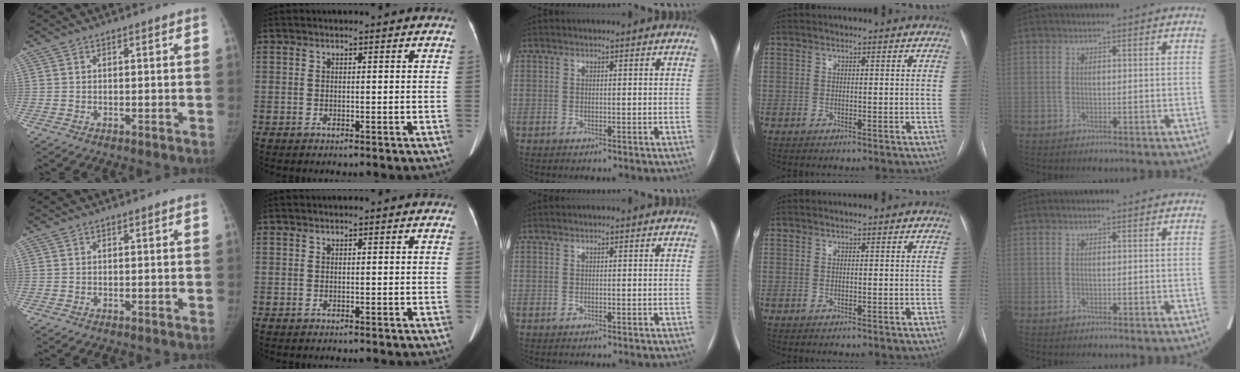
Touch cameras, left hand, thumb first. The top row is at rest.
{}